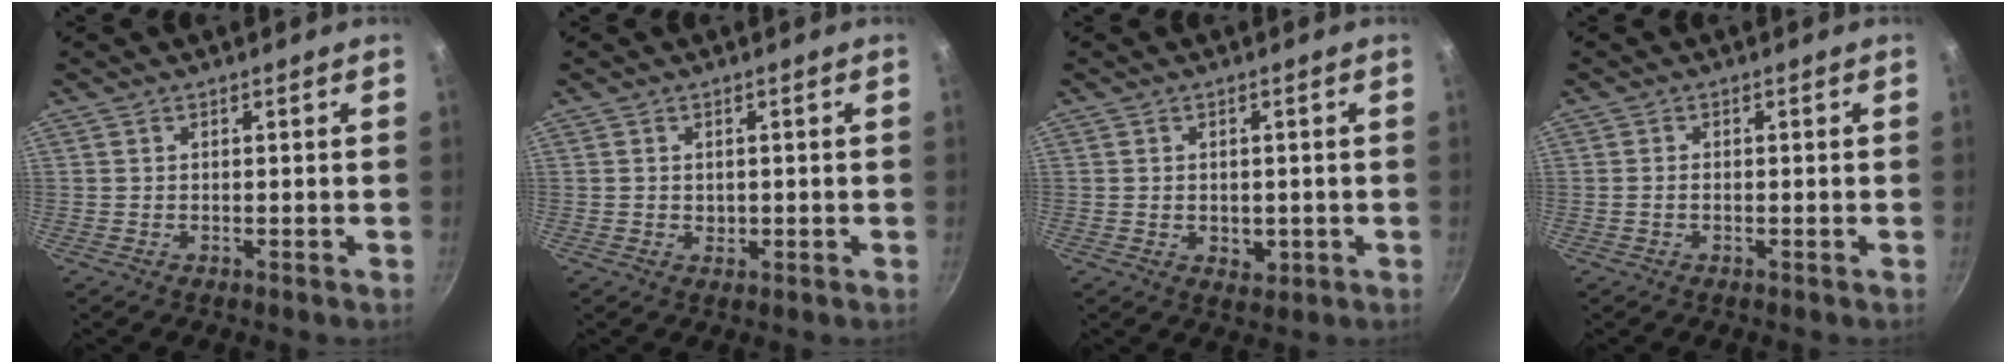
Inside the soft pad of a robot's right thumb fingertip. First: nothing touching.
{"total": 1.2, "force": [0.0, 1.0, 0.6], "torque": [-0.004, -0.001, 0.001]}
{"total": 3.2, "force": [-0.5, 2.4, 2.1], "torque": [-0.025, -0.005, -0.003]}
{"total": 0.8, "force": [-0.3, 0.5, 0.6], "torque": [-0.015, 0.005, -0.006]}